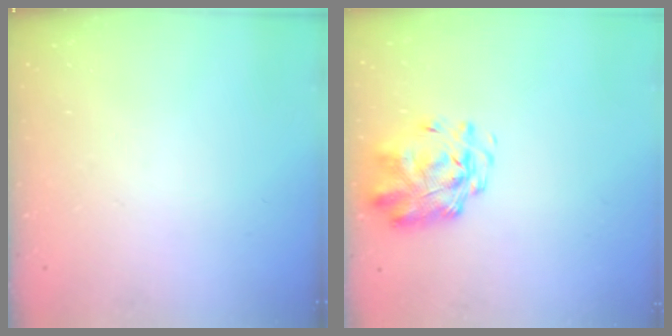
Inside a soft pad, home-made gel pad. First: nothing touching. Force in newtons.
{"total": 3.0, "press": 2.9, "slide": 1.0}